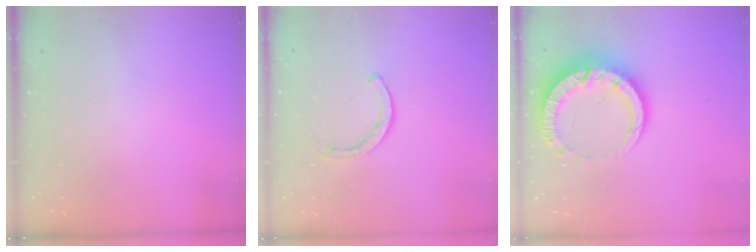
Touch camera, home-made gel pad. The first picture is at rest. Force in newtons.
{"total": 2.5, "press": 2.5, "slide": 0.1}
{"total": 15.0, "press": 15.0, "slide": 1.4}